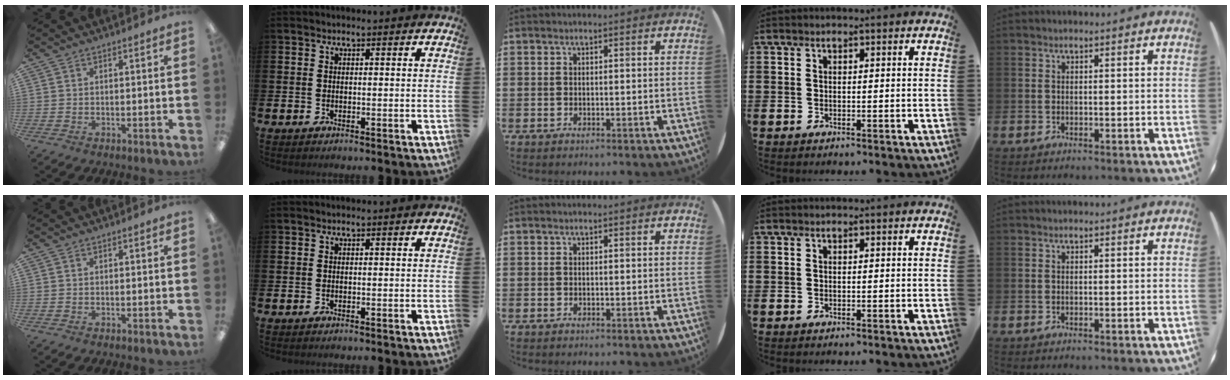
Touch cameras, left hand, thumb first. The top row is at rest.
{}